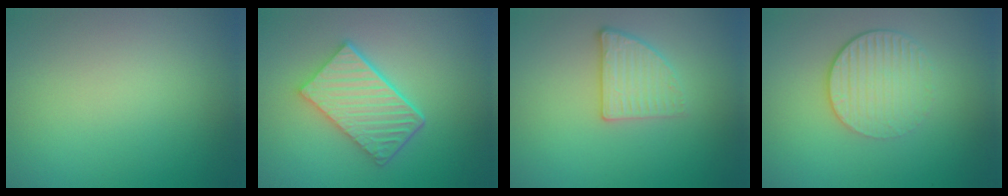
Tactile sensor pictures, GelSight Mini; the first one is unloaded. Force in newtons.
{"total": 5.6, "press": 4.2, "slide": 3.7}
{"total": 2.6, "press": 2.4, "slide": 1.0}
{"total": 4.2, "press": 2.8, "slide": 3.0}